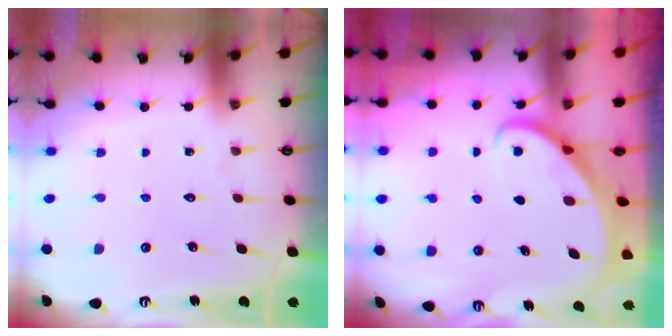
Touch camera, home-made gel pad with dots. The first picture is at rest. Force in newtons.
{"total": 2.2, "press": 2.2, "slide": 0.3}